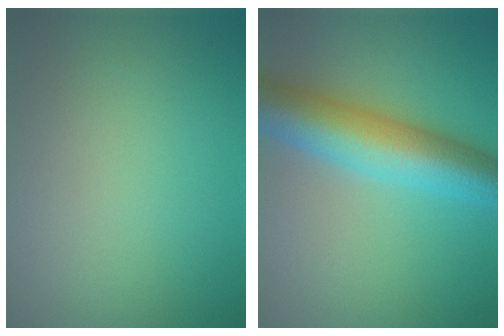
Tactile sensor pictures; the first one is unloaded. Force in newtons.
{"total": 8.9, "press": 8.9, "slide": 0.1}